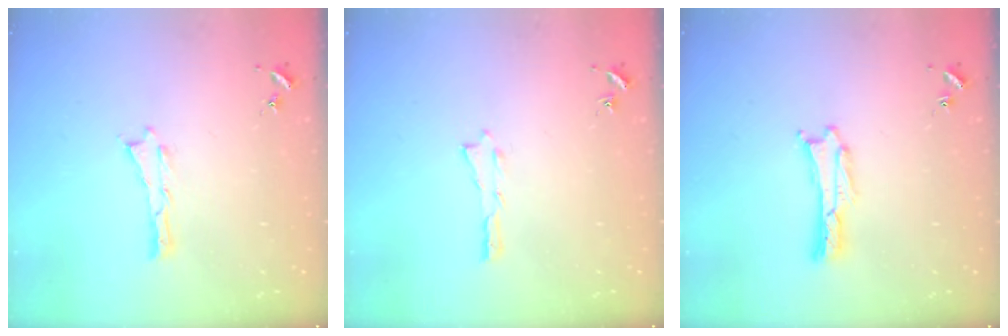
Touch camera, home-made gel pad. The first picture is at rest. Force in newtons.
{"total": 0.0}
{"total": 0.7, "press": 0.7, "slide": 0.1}